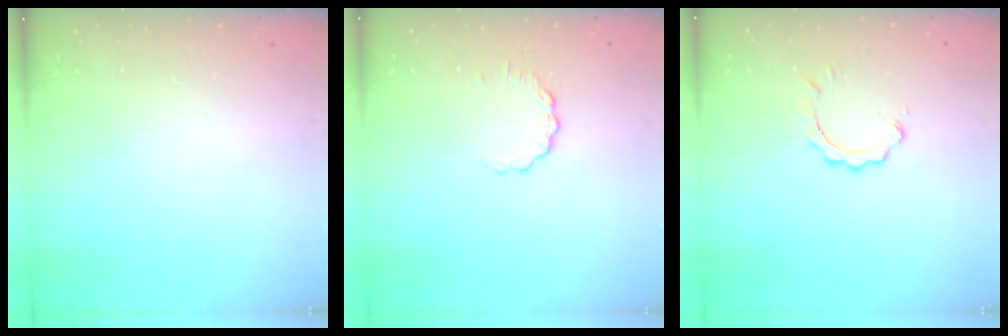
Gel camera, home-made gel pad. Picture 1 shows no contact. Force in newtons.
{"total": 3.7, "press": 3.7, "slide": 0.4}
{"total": 2.9, "press": 2.8, "slide": 0.3}